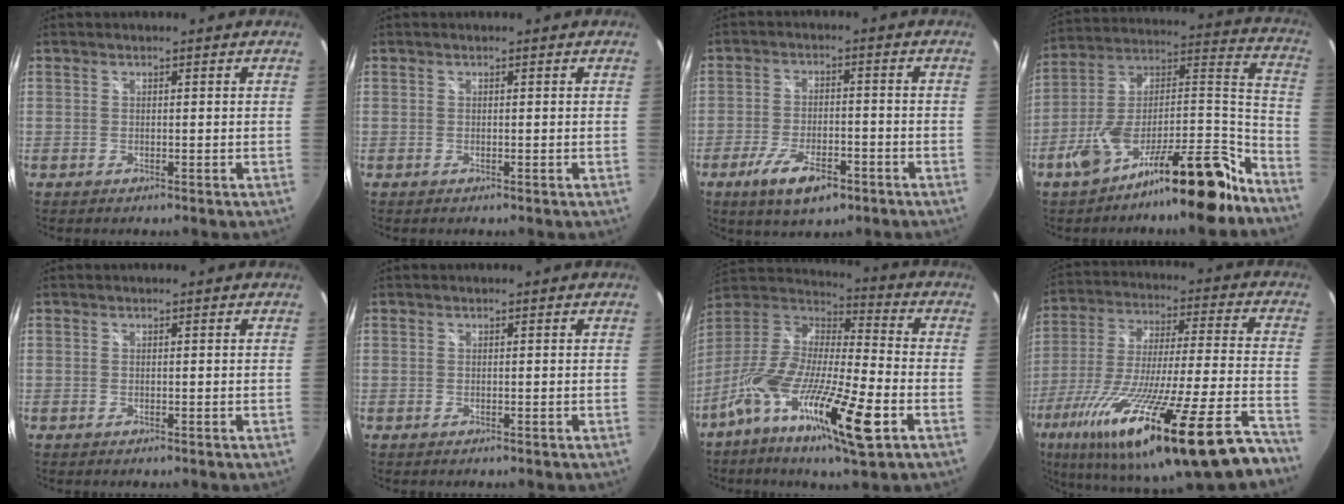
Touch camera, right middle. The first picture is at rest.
{"total": 0.0}
{"total": 9.3, "force": [-5.5, 3.5, 6.6], "torque": [-0.146, -0.018, -0.092]}
{"total": 20.8, "force": [-14.7, 4.1, 14.1], "torque": [-0.200, 0.023, -0.247]}
{"total": 0.0}
{"total": 0.0}
{"total": 20.4, "force": [-9.8, 4.3, 17.4], "torque": [-0.333, -0.043, -0.191]}
{"total": 34.1, "force": [-24.1, 1.5, 24.1], "torque": [-0.400, -0.114, -0.383]}